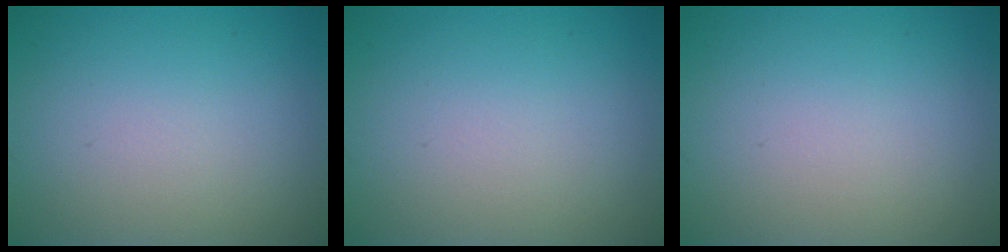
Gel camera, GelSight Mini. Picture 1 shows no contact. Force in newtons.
{"total": 0.0}
{"total": 0.0}